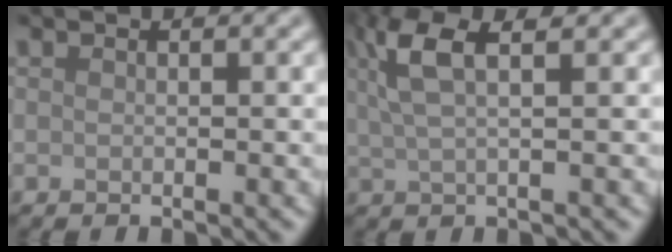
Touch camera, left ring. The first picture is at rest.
{"total": 4.7, "force": [2.2, 1.2, 3.9], "torque": [-0.078, 0.010, 0.042]}